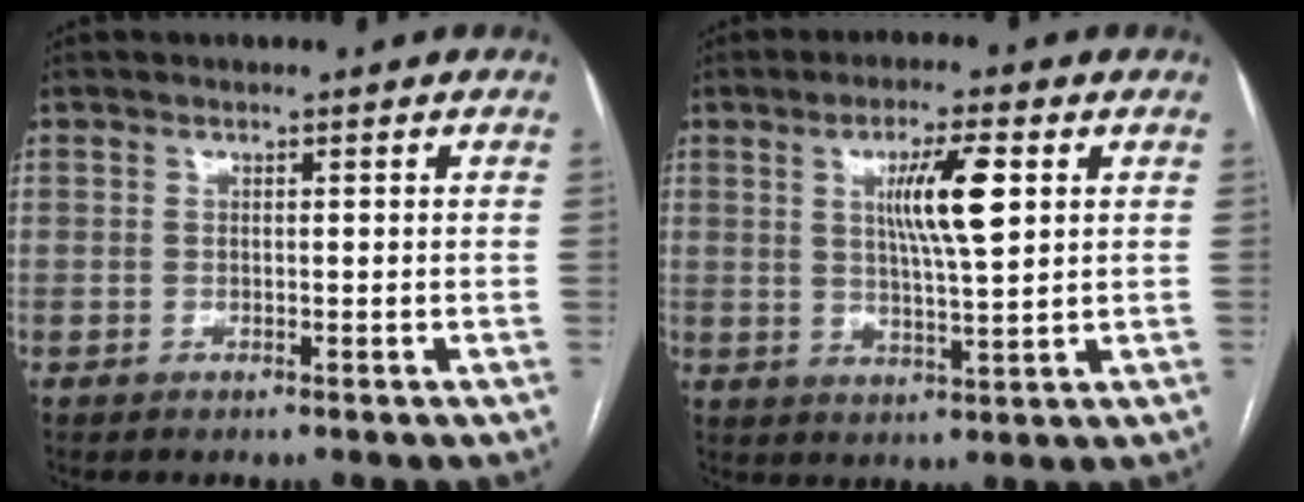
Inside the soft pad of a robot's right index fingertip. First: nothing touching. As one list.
[{"total": 8.3, "force": [2.5, 0.7, 7.8], "torque": [-0.139, 0.001, 0.046]}]